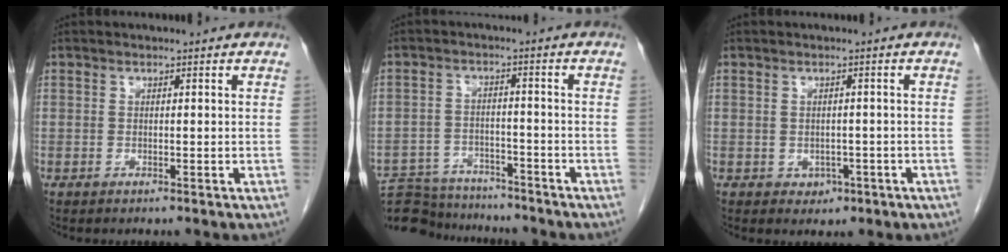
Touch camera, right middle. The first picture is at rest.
{"total": 13.7, "force": [-12.7, 4.2, 3.1], "torque": [-0.062, 0.010, -0.184]}
{"total": 2.2, "force": [-0.9, 1.8, 0.9], "torque": [-0.010, 0.004, -0.002]}